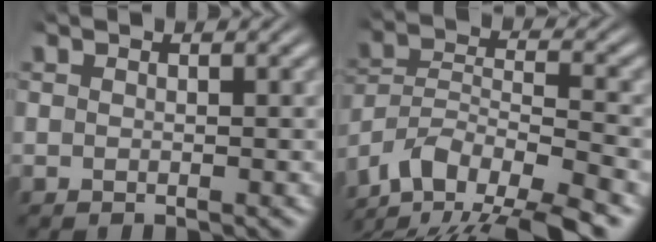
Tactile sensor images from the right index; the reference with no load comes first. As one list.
[{"total": 8.1, "force": [-4.4, 4.9, 4.7], "torque": [-0.109, -0.040, -0.057]}]